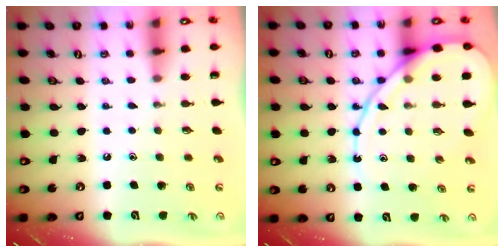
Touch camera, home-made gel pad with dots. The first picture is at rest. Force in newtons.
{"total": 13.8, "press": 13.8, "slide": 1.3}